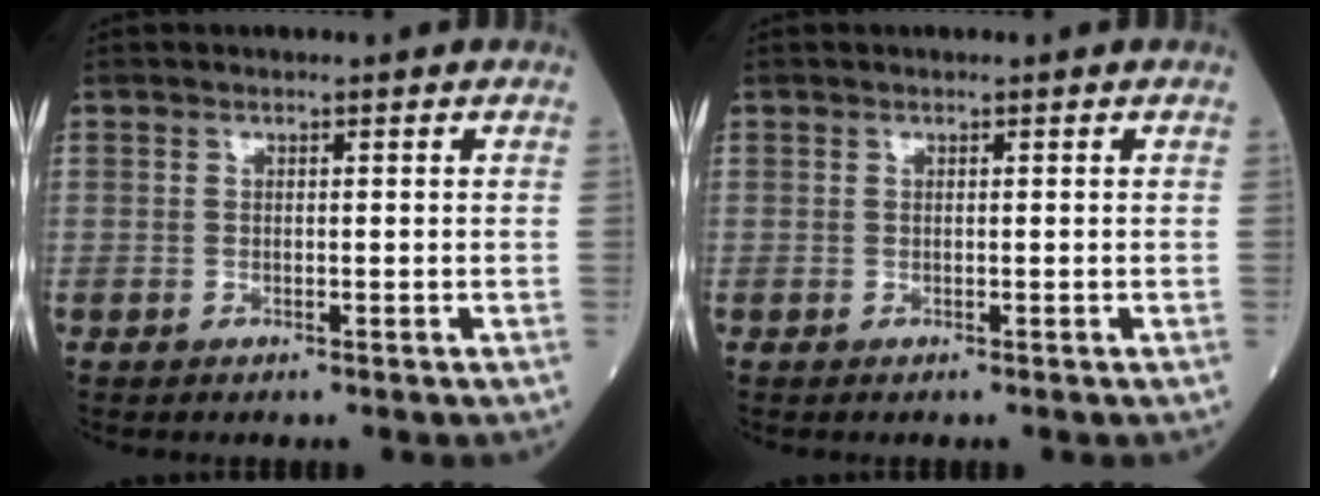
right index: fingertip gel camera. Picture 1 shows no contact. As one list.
[{"total": 0.0}]